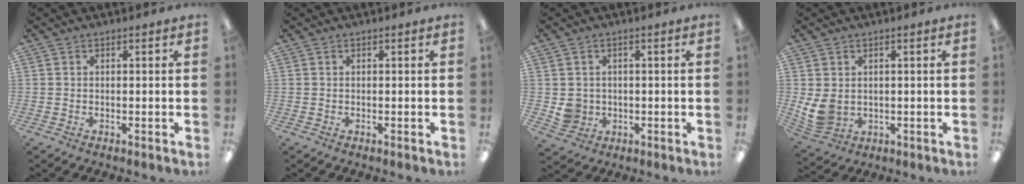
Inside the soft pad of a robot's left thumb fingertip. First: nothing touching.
{"total": 0.0}
{"total": 4.1, "force": [0.0, 4.0, 0.7], "torque": [-0.012, 0.007, 0.004]}
{"total": 6.6, "force": [1.0, 5.1, 4.1], "torque": [-0.094, -0.005, 0.022]}